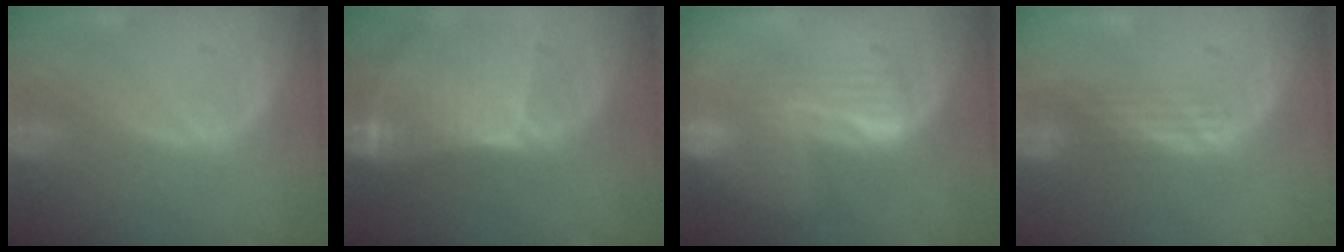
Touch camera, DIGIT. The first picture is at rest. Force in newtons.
{"total": 9.3, "press": 8.2, "slide": 4.4}
{"total": 6.3, "press": 6.1, "slide": 1.5}
{"total": 2.9, "press": 2.5, "slide": 1.5}